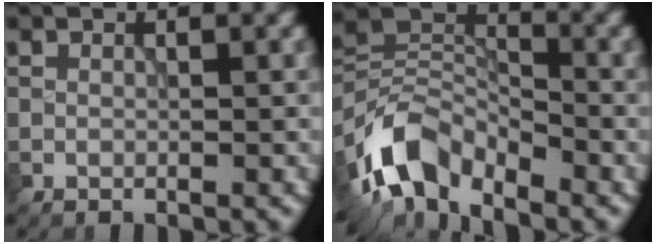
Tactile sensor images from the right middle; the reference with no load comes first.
{"total": 8.3, "force": [-5.6, 4.0, 4.7], "torque": [-0.087, 0.002, -0.125]}